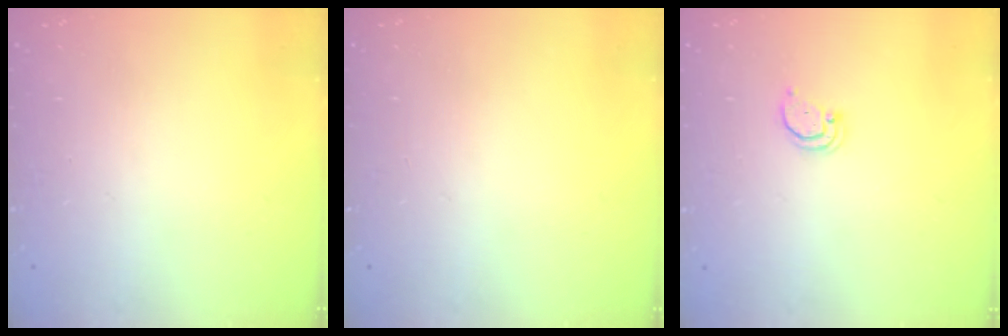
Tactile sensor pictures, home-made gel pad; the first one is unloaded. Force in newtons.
{"total": 0.0}
{"total": 2.0, "press": 2.0, "slide": 0.2}